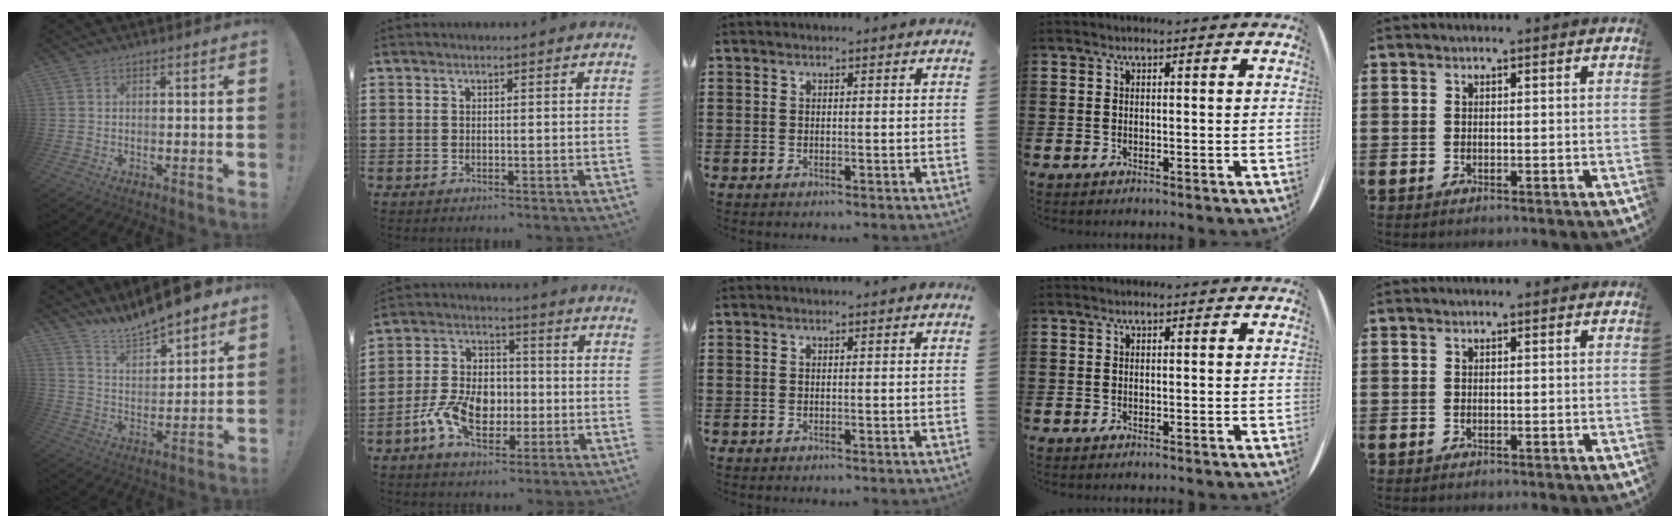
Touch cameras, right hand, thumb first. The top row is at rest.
{"thumb": {"total": 10.8, "force": [10.4, 1.1, 2.6], "torque": [-0.070, -0.093, 0.187]}, "index": {"total": 9.5, "force": [-2.5, 6.7, 6.2], "torque": [-0.138, 0.010, -0.048]}}